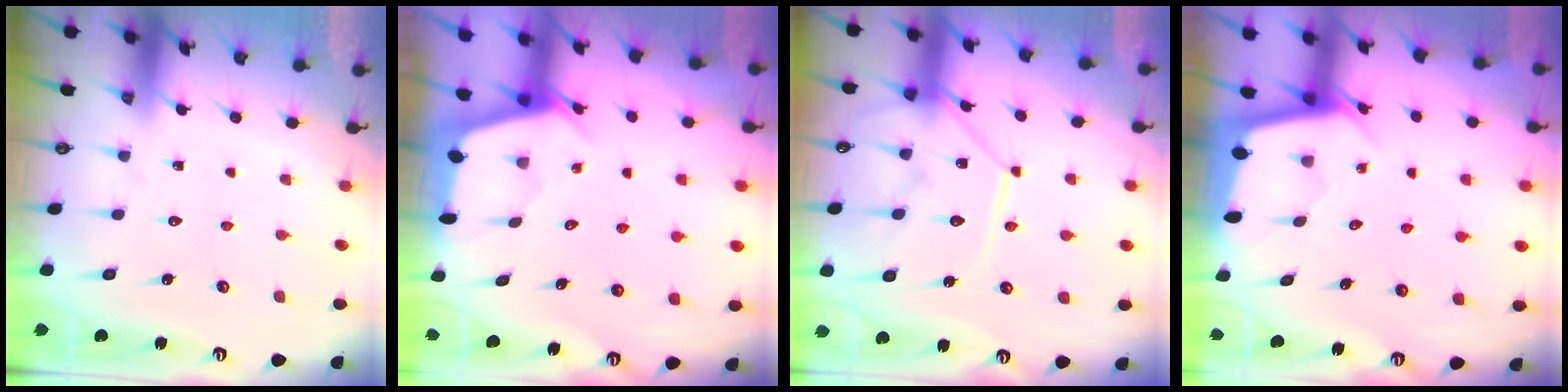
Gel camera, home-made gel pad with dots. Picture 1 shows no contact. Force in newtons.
{"total": 2.5, "press": 2.5, "slide": 0.3}
{"total": 12.6, "press": 12.5, "slide": 1.4}
{"total": 2.0, "press": 2.0, "slide": 0.2}